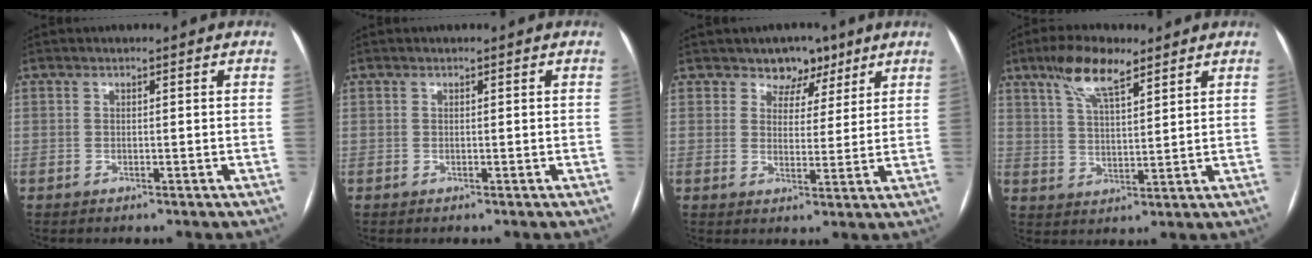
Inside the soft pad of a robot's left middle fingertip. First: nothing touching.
{"total": 0.0}
{"total": 5.2, "force": [3.7, 3.6, 0.9], "torque": [0.002, 0.002, 0.055]}
{"total": 8.5, "force": [5.7, 2.2, 5.9], "torque": [-0.118, 0.013, 0.107]}